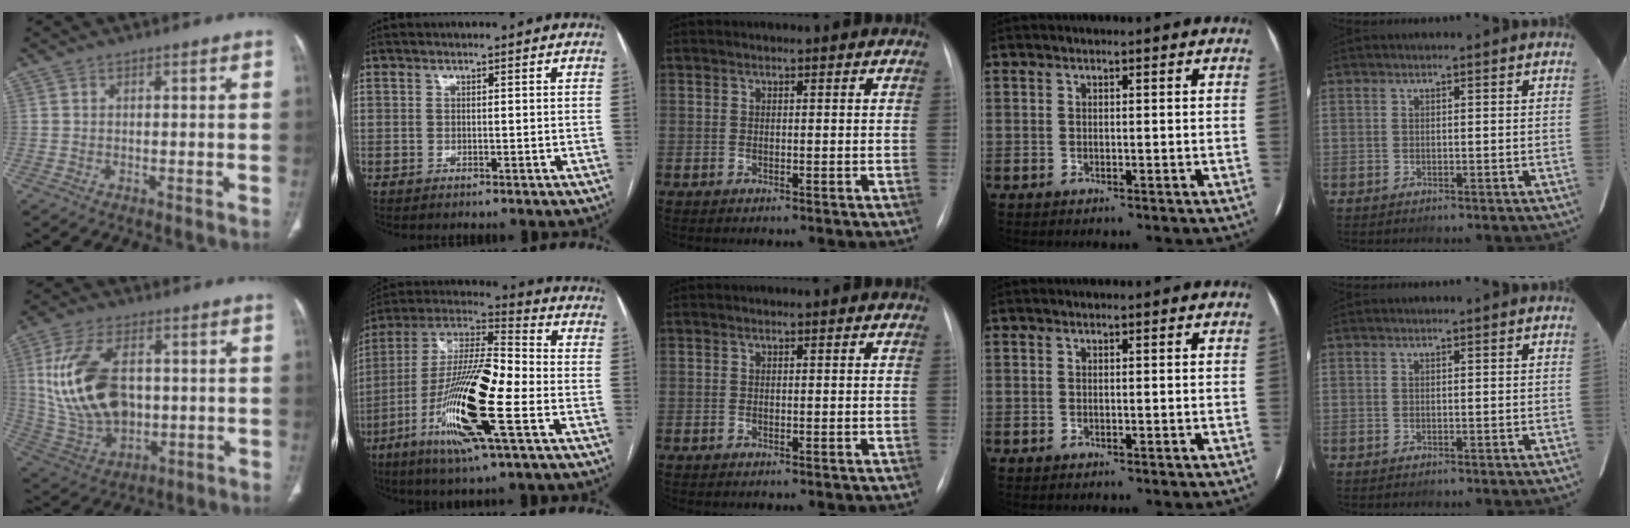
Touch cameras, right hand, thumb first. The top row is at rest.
{"thumb": {"total": 18.7, "force": [2.0, 11.6, 14.5], "torque": [-0.276, -0.007, 0.056]}, "index": {"total": 19.4, "force": [-6.4, 2.1, 18.2], "torque": [-0.375, -0.017, -0.121]}}